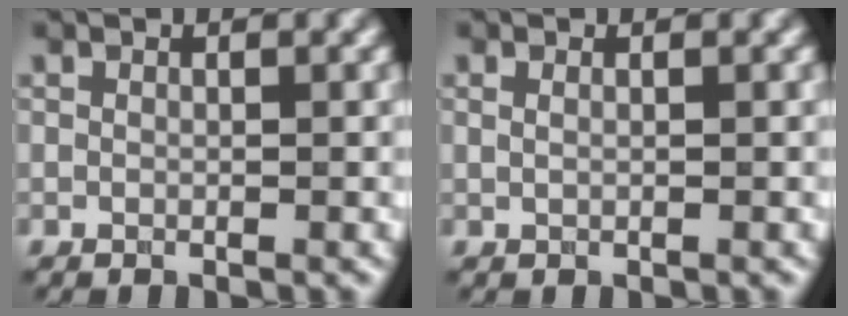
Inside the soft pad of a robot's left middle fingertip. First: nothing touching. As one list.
[{"total": 0.9, "force": [0.5, 0.4, 0.6], "torque": [-0.010, -0.006, 0.001]}]